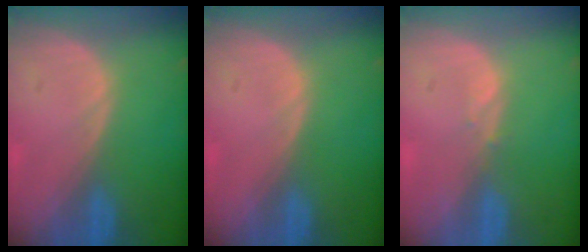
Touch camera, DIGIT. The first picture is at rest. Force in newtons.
{"total": 0.0}
{"total": 0.6, "press": 0.6, "slide": 0.1}